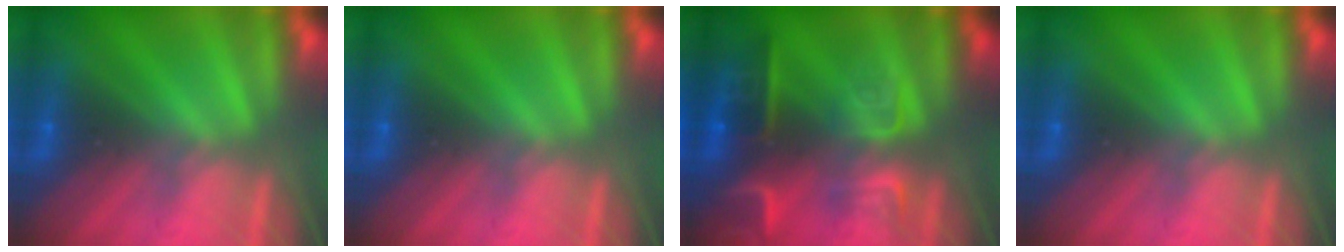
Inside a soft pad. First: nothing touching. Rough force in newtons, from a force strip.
{"total": 0.0}
{"total": 8.9}
{"total": 0.0}